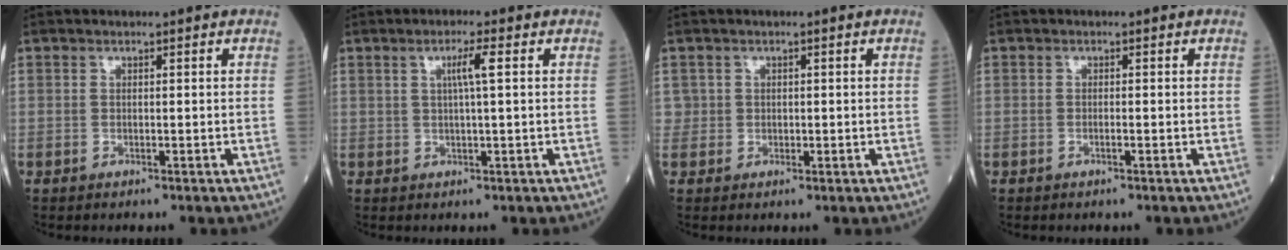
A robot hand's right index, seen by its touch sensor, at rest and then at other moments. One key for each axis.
{"total": 3.2, "fx": 1.0, "fy": -0.3, "fz": 3.0, "tx": -0.048, "ty": 0.000, "tz": 0.016}
{"total": 1.5, "fx": 0.3, "fy": 1.5, "fz": 0.1, "tx": 0.006, "ty": 0.003, "tz": 0.004}
{"total": 0.8, "fx": -0.3, "fy": 0.0, "fz": 0.7, "tx": -0.016, "ty": -0.001, "tz": -0.005}